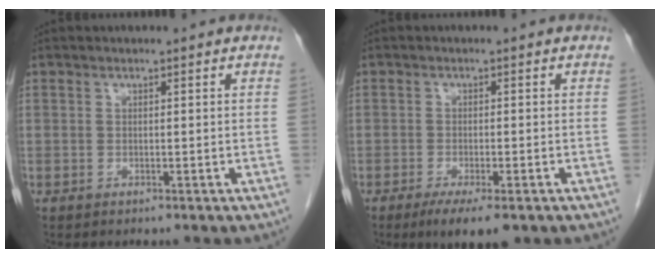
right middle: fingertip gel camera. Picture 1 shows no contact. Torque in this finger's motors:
{"motor_torque": [1.23, -0.76, 0.07, 0.05]}